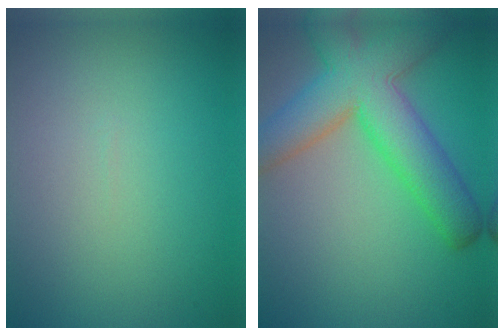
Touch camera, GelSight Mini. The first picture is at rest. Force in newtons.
{"total": 9.0, "press": 9.0, "slide": 0.4}